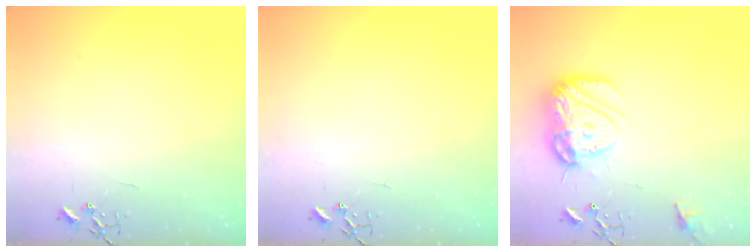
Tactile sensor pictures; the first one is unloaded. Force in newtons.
{"total": 0.0}
{"total": 15.6, "press": 15.5, "slide": 1.6}